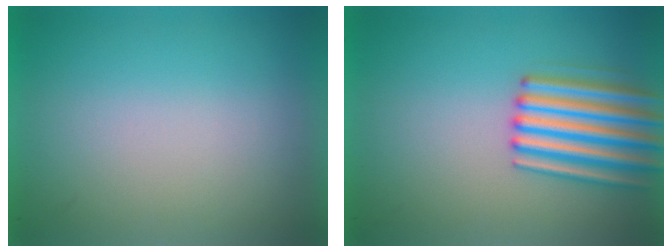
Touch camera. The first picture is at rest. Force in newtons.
{"total": 4.7}